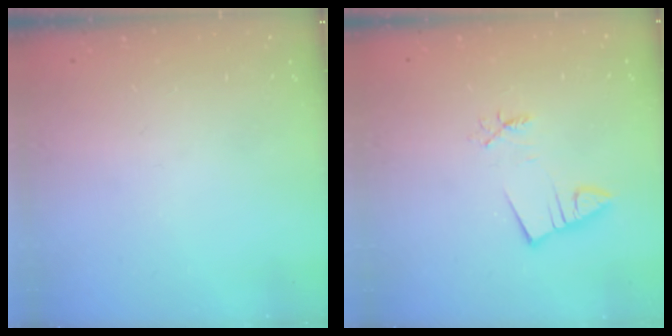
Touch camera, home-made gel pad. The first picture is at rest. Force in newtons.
{"total": 2.7, "press": 2.7, "slide": 0.4}